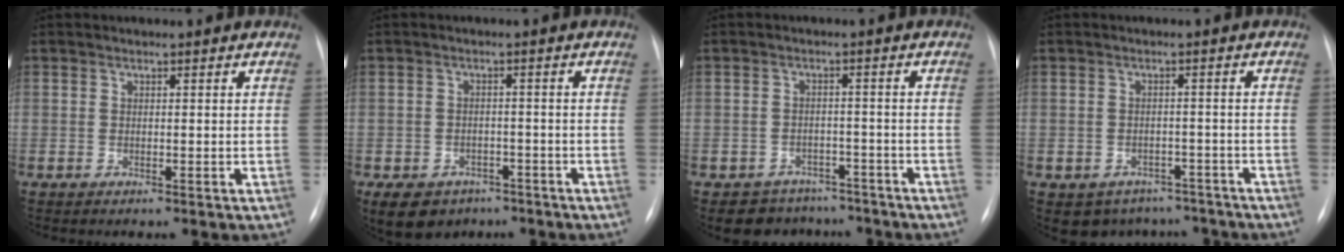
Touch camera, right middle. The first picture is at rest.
{"total": 9.6, "force": [-5.7, 7.1, 3.0], "torque": [-0.071, 0.005, -0.078]}
{"total": 6.9, "force": [-5.6, 4.0, -0.1], "torque": [0.012, 0.026, -0.074]}
{"total": 7.3, "force": [-5.7, 4.6, 0.7], "torque": [0.000, 0.019, -0.066]}